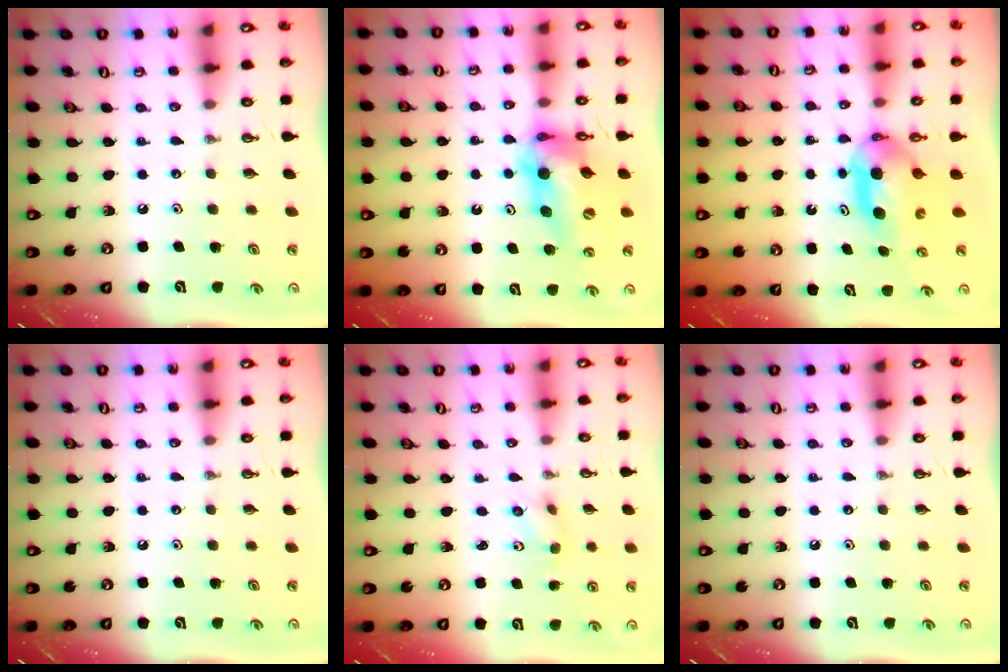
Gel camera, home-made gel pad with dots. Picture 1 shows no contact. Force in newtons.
{"total": 13.6, "press": 13.5, "slide": 1.5}
{"total": 6.6, "press": 5.7, "slide": 3.4}
{"total": 0.0}
{"total": 2.3, "press": 2.0, "slide": 1.1}
{"total": 0.0}